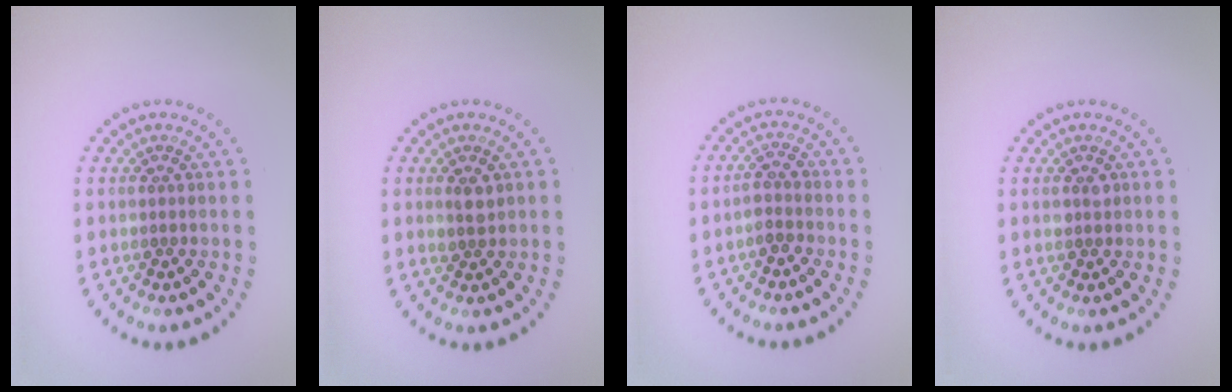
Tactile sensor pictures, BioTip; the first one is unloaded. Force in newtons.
{"total": 1.4, "press": 1.2, "slide": 0.6}
{"total": 1.6, "press": 1.4, "slide": 0.8}
{"total": 1.0, "press": 0.9, "slide": 0.3}